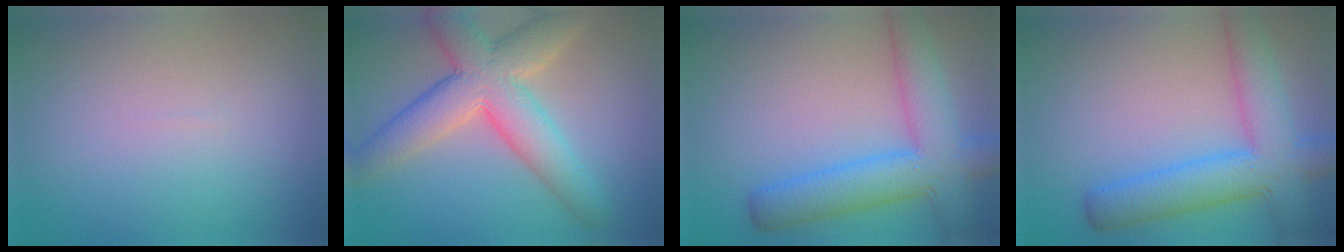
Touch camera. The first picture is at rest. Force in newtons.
{"total": 8.0, "press": 8.0, "slide": 0.7}
{"total": 7.3, "press": 7.3, "slide": 0.2}
{"total": 7.3, "press": 7.3, "slide": 0.2}